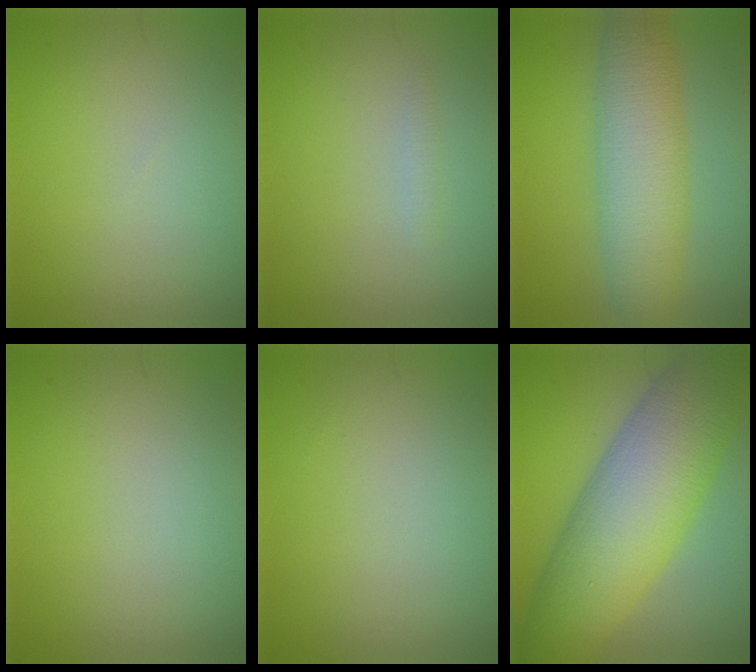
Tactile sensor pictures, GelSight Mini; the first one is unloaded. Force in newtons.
{"total": 0.7, "press": 0.7, "slide": 0.0}
{"total": 7.1, "press": 7.1, "slide": 0.2}
{"total": 0.0}
{"total": 0.0}
{"total": 12.4, "press": 12.4, "slide": 0.4}